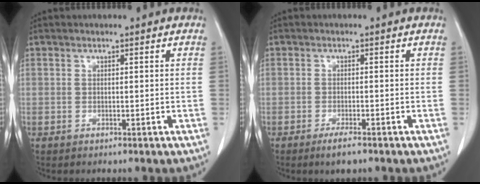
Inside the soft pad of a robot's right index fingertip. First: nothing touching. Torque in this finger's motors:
{"motor_torque": [0.05, -0.03, 0.23, 0.06]}